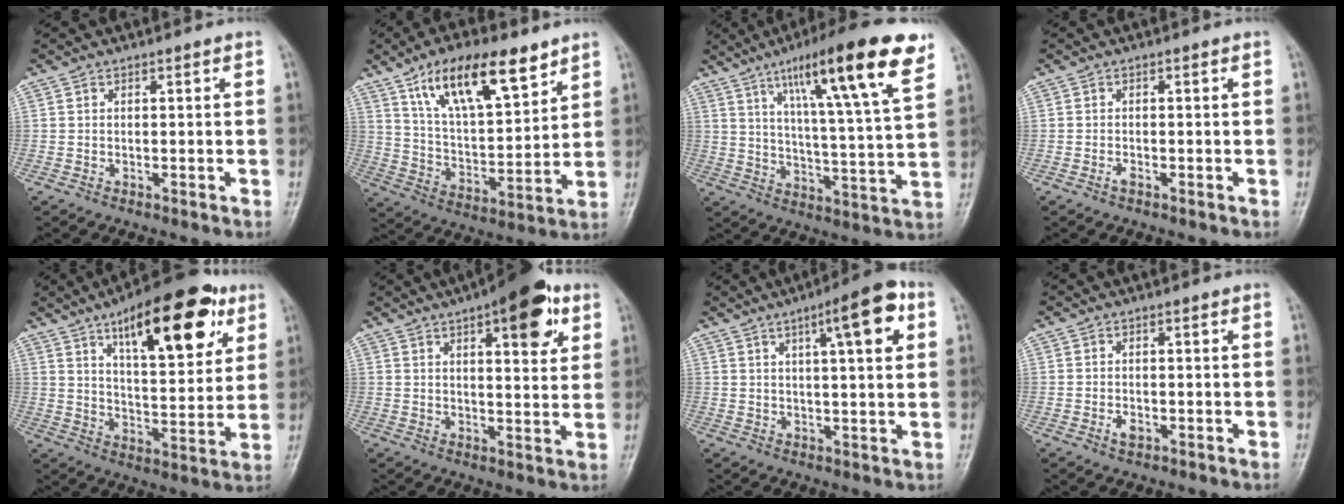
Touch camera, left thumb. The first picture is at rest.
{"total": 18.0, "force": [10.7, 6.9, 12.7], "torque": [-0.181, -0.042, 0.193]}
{"total": 20.7, "force": [11.4, 2.7, 17.0], "torque": [-0.243, -0.035, 0.176]}
{"total": 0.9, "force": [-0.5, 0.4, 0.7], "torque": [-0.013, 0.001, -0.012]}
{"total": 21.1, "force": [10.8, 8.0, 16.3], "torque": [-0.201, -0.033, 0.164]}
{"total": 13.3, "force": [6.5, 5.0, 10.5], "torque": [-0.109, -0.018, 0.082]}
{"total": 10.7, "force": [4.3, 2.5, 9.5], "torque": [-0.126, 0.000, 0.058]}
{"total": 1.9, "force": [-0.8, 1.1, 1.3], "torque": [-0.022, 0.001, -0.013]}